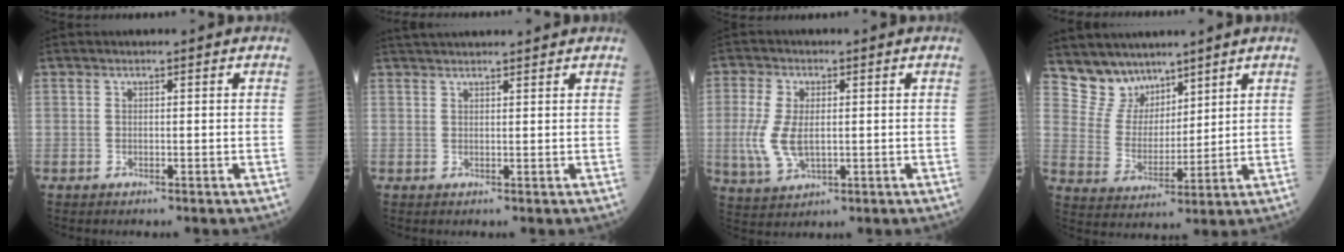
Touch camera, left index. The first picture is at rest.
{"total": 6.8, "force": [6.4, 0.5, 2.3], "torque": [-0.034, 0.036, 0.092]}
{"total": 7.0, "force": [-0.3, 3.5, 6.0], "torque": [-0.152, -0.006, -0.002]}
{"total": 7.5, "force": [6.4, 3.9, 0.1], "torque": [-0.016, 0.012, 0.141]}